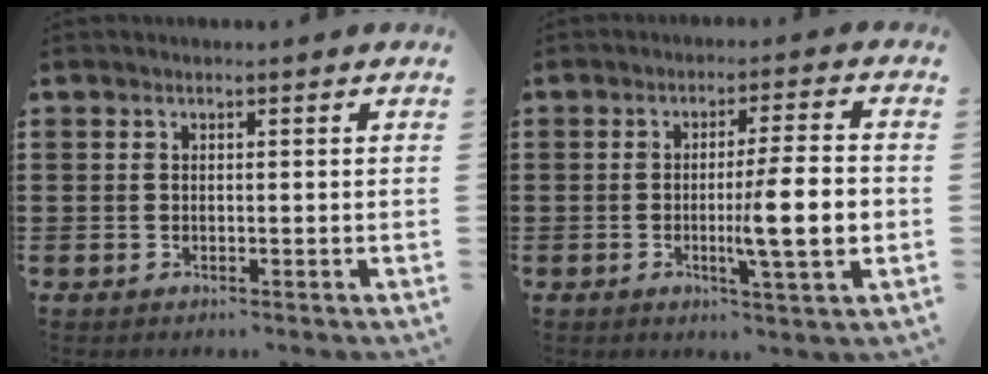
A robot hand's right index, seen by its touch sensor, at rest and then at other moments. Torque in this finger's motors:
{"motor_torque": [2.14, 0.00, 0.40, 0.21]}